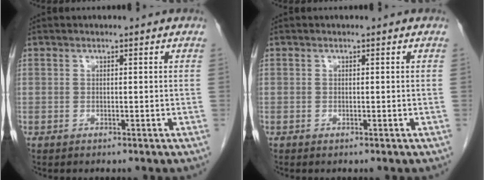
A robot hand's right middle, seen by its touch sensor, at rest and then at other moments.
{"total": 0.0}